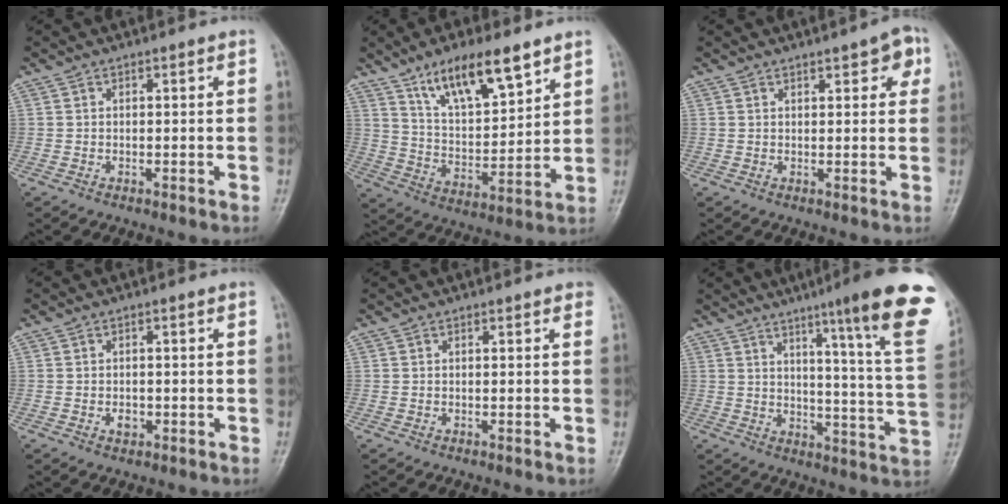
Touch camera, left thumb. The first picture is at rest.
{"total": 14.5, "force": [9.4, 4.8, 10.0], "torque": [-0.148, -0.046, 0.175]}
{"total": 4.7, "force": [2.3, 1.8, 3.6], "torque": [-0.027, -0.003, 0.023]}
{"total": 1.9, "force": [-0.6, 1.4, 1.2], "torque": [-0.013, 0.004, -0.008]}
{"total": 0.6, "force": [0.4, 0.3, 0.4], "torque": [-0.004, -0.001, -0.002]}
{"total": 21.9, "force": [12.6, 1.4, 17.9], "torque": [-0.220, -0.064, 0.159]}